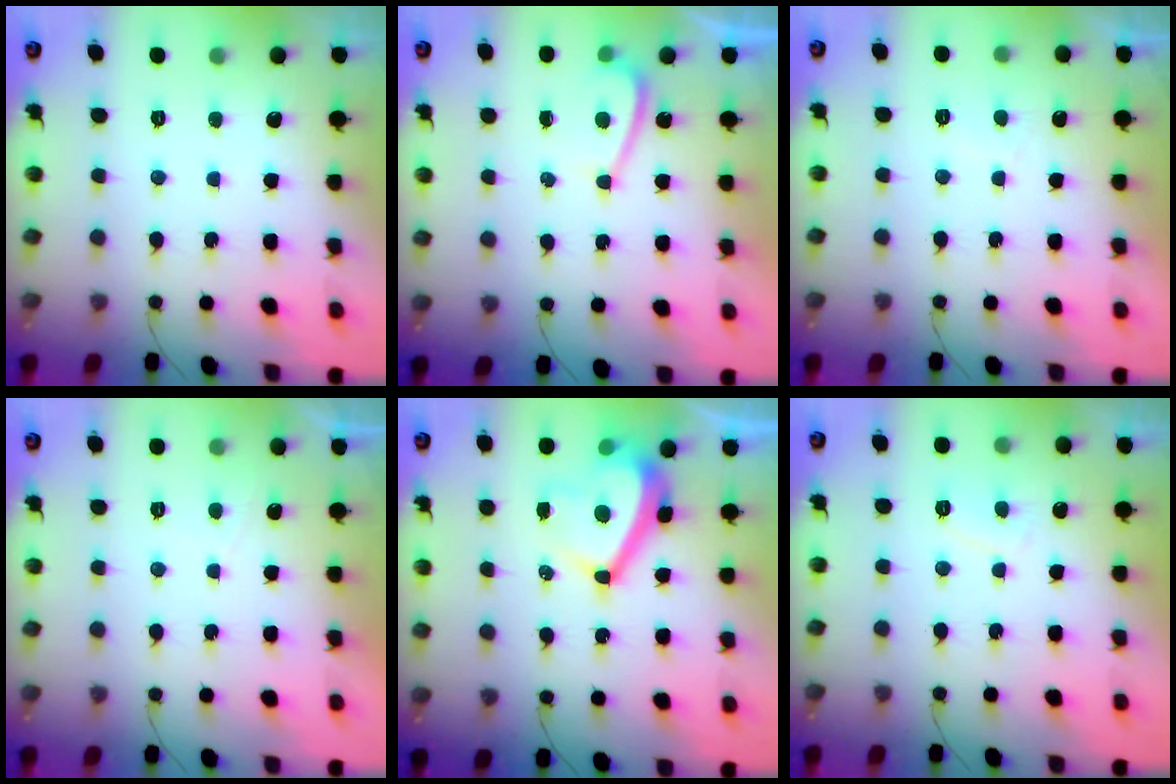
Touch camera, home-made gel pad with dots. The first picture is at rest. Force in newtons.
{"total": 3.8, "press": 3.8, "slide": 0.1}
{"total": 1.9, "press": 1.7, "slide": 0.7}
{"total": 0.6, "press": 0.4, "slide": 0.4}
{"total": 9.8, "press": 9.7, "slide": 1.6}
{"total": 2.3, "press": 2.1, "slide": 0.7}